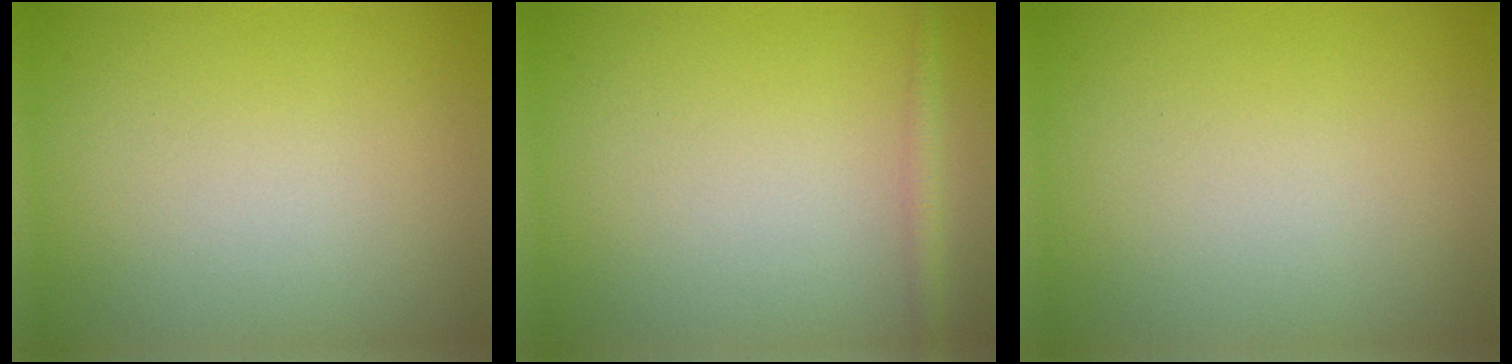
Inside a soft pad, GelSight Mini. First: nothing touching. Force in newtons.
{"total": 1.3, "press": 1.3, "slide": 0.1}
{"total": 0.0}